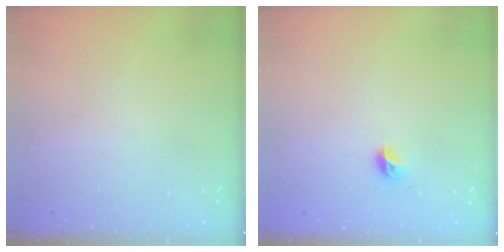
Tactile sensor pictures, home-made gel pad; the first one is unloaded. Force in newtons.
{"total": 5.3, "press": 5.2, "slide": 1.0}